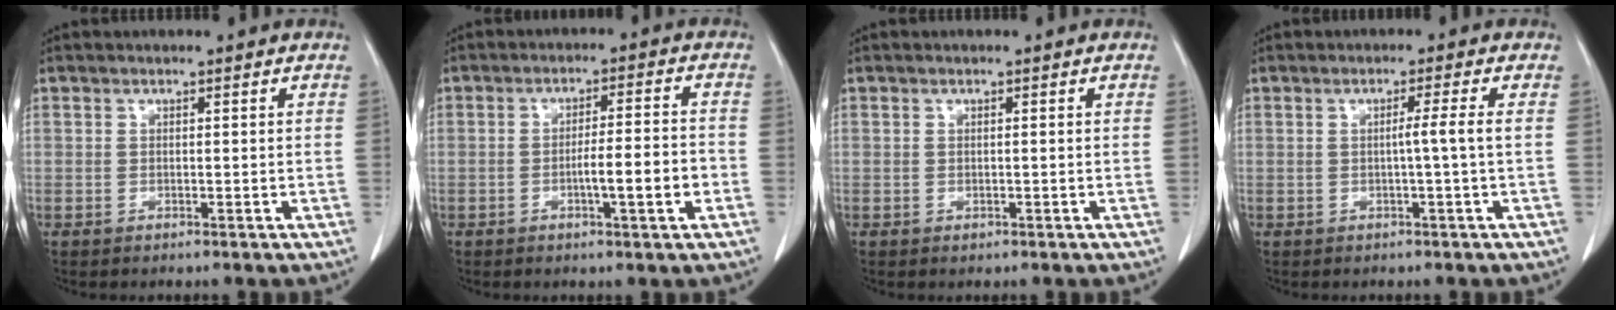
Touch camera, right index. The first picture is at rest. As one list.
[{"total": 6.5, "force": [-2.0, 0.2, 6.2], "torque": [-0.097, 0.007, -0.029]}, {"total": 0.0}, {"total": 2.4, "force": [-0.2, -1.0, 2.2], "torque": [-0.034, 0.000, -0.003]}]